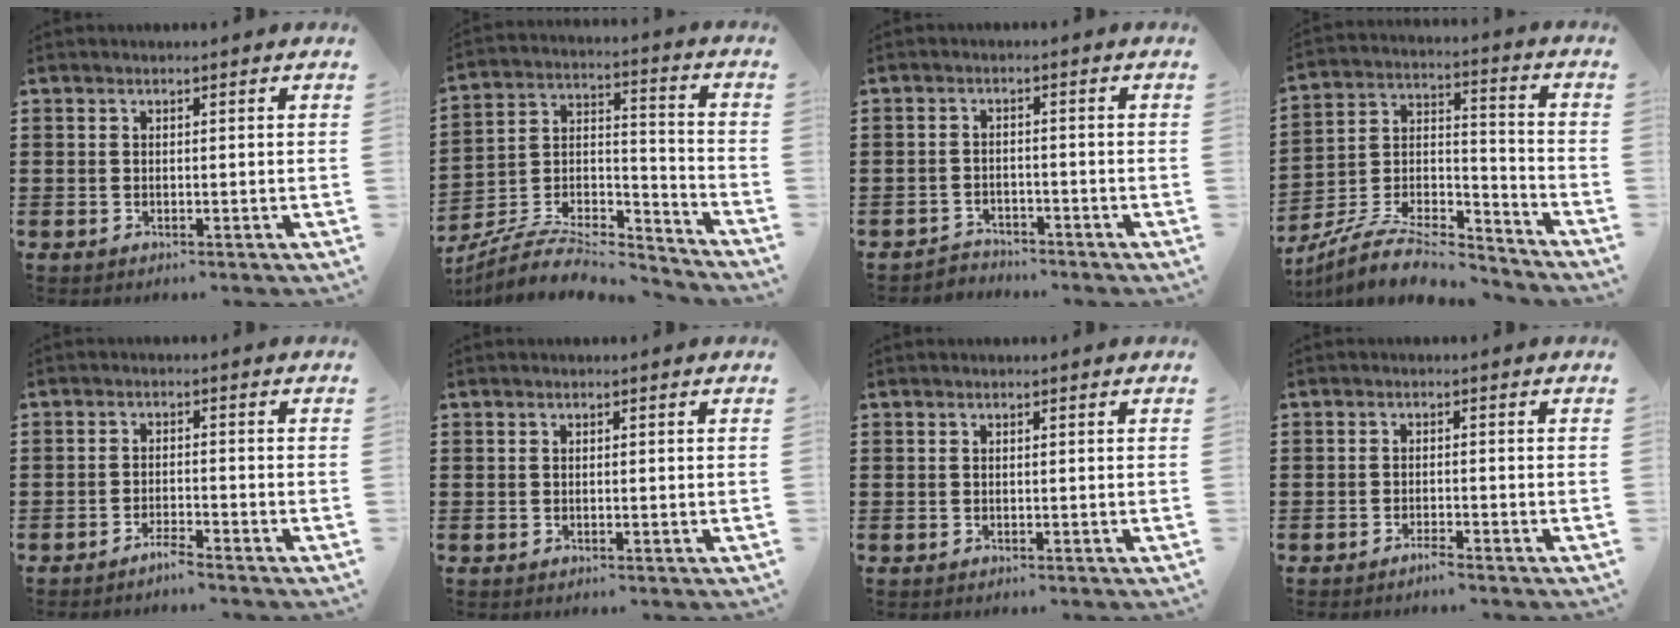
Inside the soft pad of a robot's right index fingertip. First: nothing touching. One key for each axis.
{"total": 7.8, "fx": -7.0, "fy": 2.0, "fz": 2.9, "tx": -0.054, "ty": 0.005, "tz": -0.138}
{"total": 2.4, "fx": -2.3, "fy": 0.5, "fz": -0.2, "tx": -0.005, "ty": 0.002, "tz": -0.052}
{"total": 8.8, "fx": -8.0, "fy": 2.0, "fz": 3.1, "tx": -0.061, "ty": 0.012, "tz": -0.158}
{"total": 2.0, "fx": -1.9, "fy": -0.1, "fz": 0.6, "tx": -0.013, "ty": 0.000, "tz": -0.036}
{"total": 0.0}
{"total": 0.0}
{"total": 1.4, "fx": -1.3, "fy": 0.0, "fz": 0.4, "tx": -0.011, "ty": -0.002, "tz": -0.023}